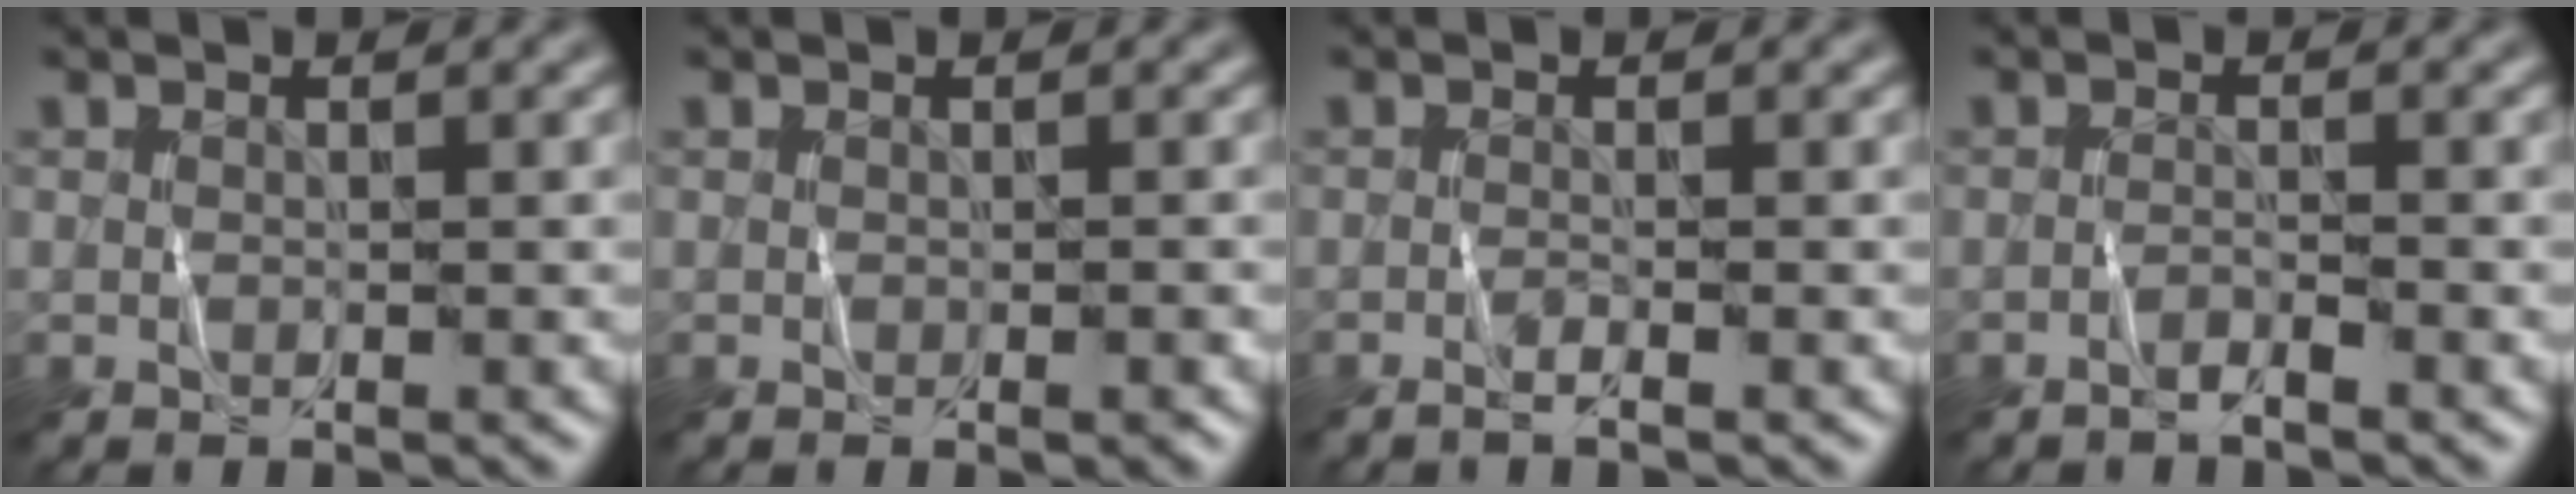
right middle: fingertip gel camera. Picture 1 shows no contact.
{"total": 1.0, "force": [-0.2, 0.3, 1.0], "torque": [-0.008, 0.002, -0.005]}
{"total": 1.0, "force": [-0.6, 0.3, 0.8], "torque": [-0.007, 0.001, -0.018]}
{"total": 1.1, "force": [-0.8, 0.1, 0.6], "torque": [-0.009, 0.007, -0.022]}